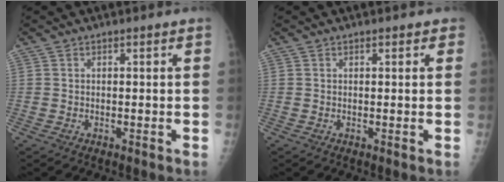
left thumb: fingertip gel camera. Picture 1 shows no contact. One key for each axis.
{"total": 0.9, "fx": 0.6, "fy": 0.5, "fz": 0.5, "tx": 0.003, "ty": -0.001, "tz": 0.002}